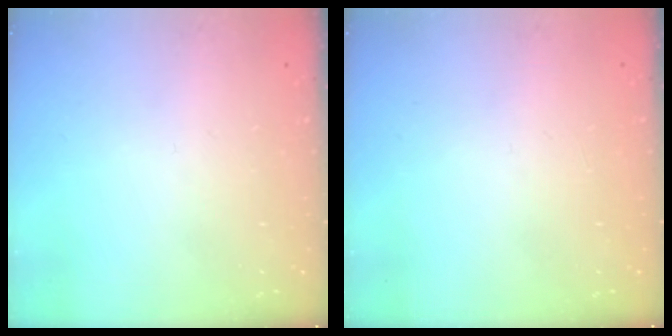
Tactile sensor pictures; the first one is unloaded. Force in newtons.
{"total": 0.0}